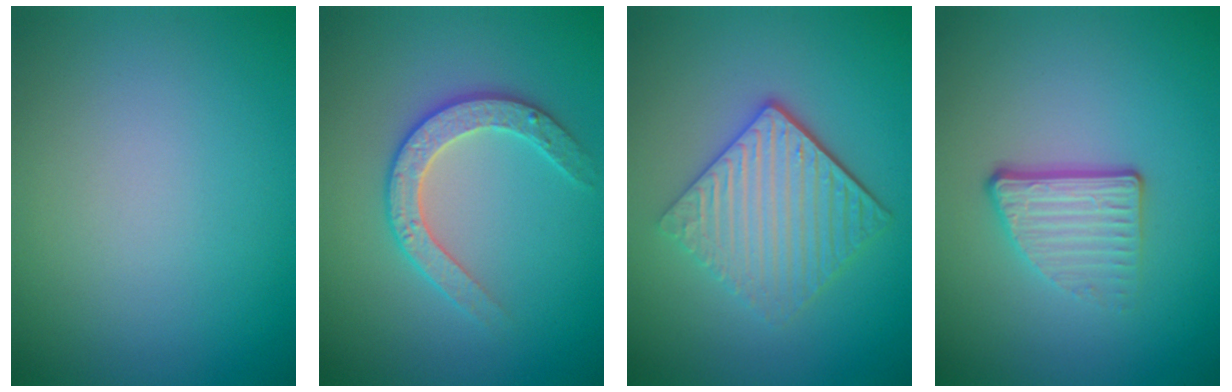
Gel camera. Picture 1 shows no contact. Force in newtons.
{"total": 2.8, "press": 2.7, "slide": 0.6}
{"total": 5.0, "press": 3.7, "slide": 3.4}
{"total": 3.4, "press": 2.2, "slide": 2.6}